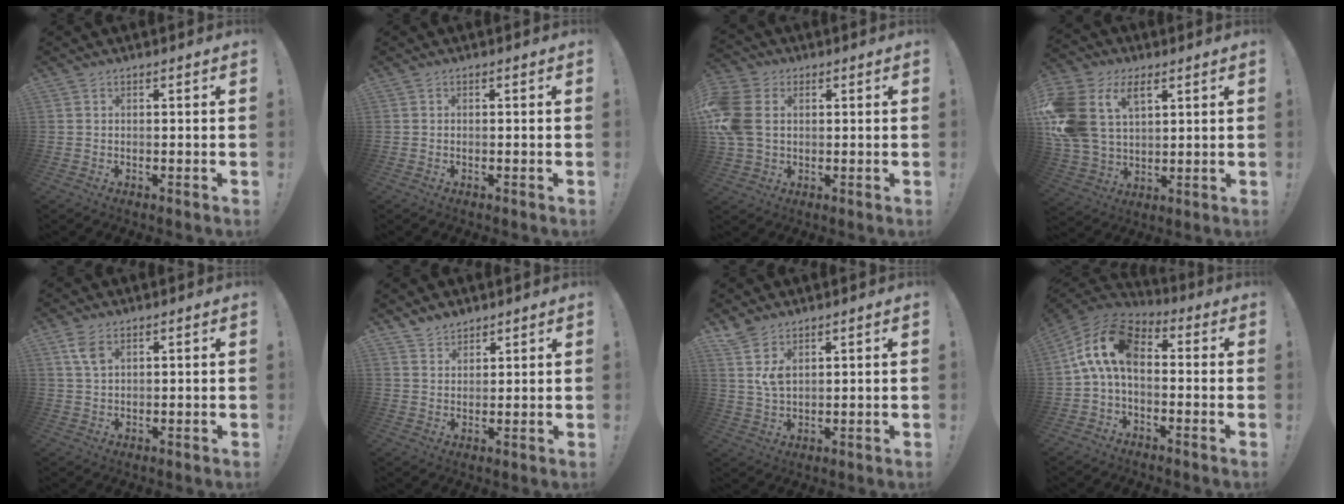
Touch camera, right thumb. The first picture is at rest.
{"total": 0.0}
{"total": 12.1, "force": [1.4, 9.0, 7.9], "torque": [-0.172, 0.004, 0.030]}
{"total": 17.7, "force": [7.2, 12.1, 10.8], "torque": [-0.240, -0.026, 0.135]}
{"total": 4.8, "force": [2.5, 2.4, 3.4], "torque": [-0.054, -0.009, 0.045]}
{"total": 4.4, "force": [3.9, 1.9, 0.6], "torque": [-0.011, -0.027, 0.074]}
{"total": 6.7, "force": [3.8, 3.5, 4.3], "torque": [-0.085, -0.019, 0.070]}
{"total": 14.3, "force": [1.1, 8.0, 11.8], "torque": [-0.213, 0.013, 0.023]}